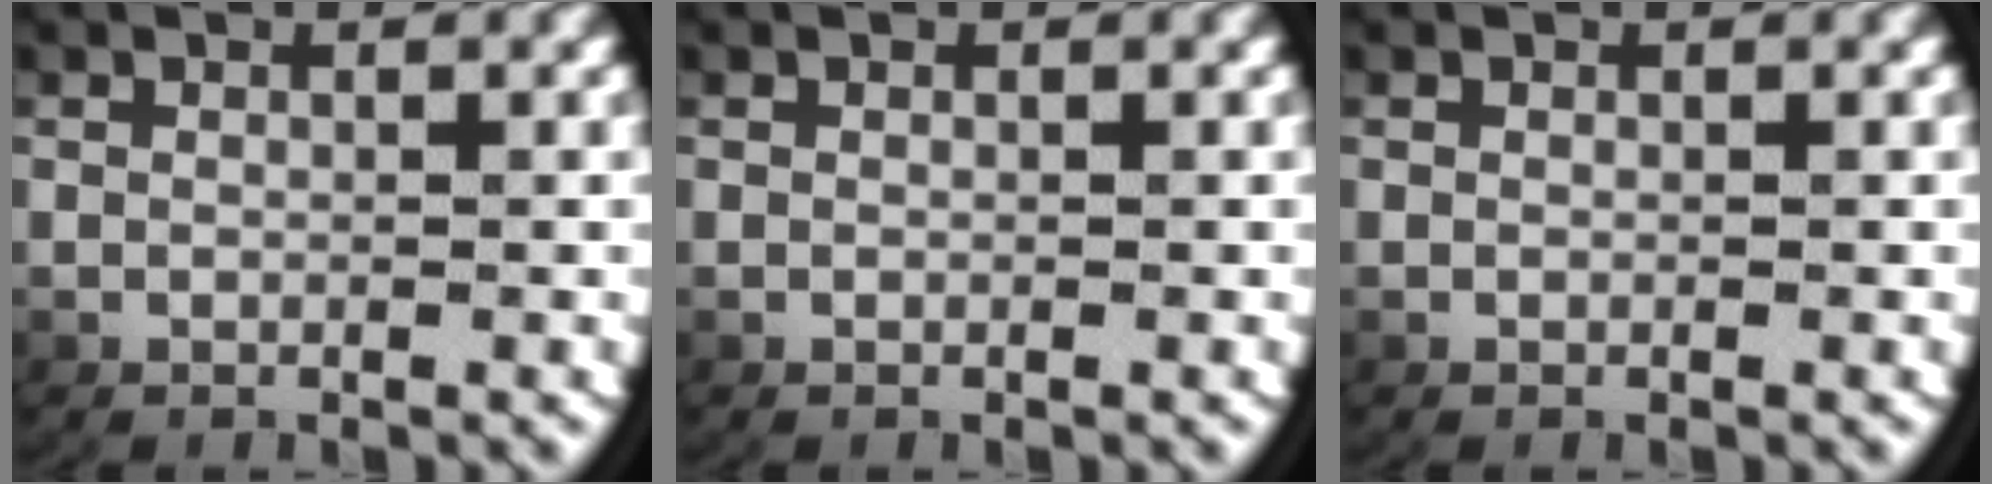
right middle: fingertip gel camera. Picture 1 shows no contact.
{"total": 0.0}
{"total": 0.0}